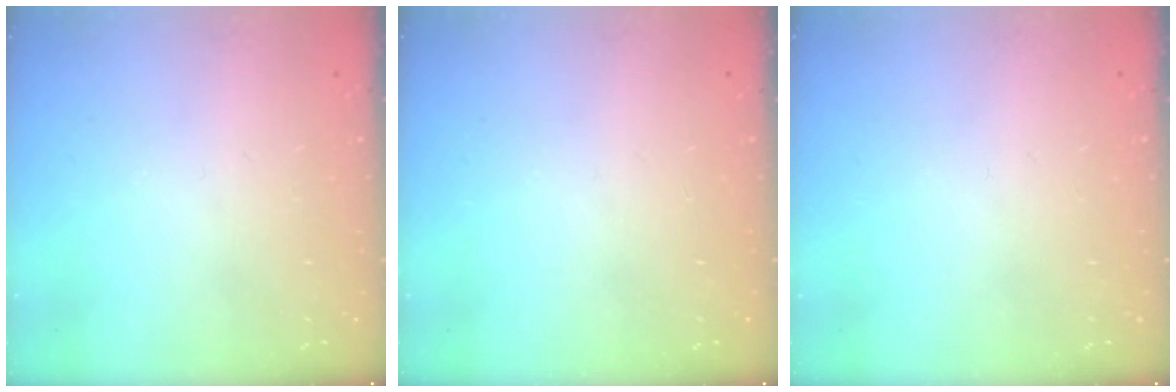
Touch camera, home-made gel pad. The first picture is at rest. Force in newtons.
{"total": 0.0}
{"total": 0.0}